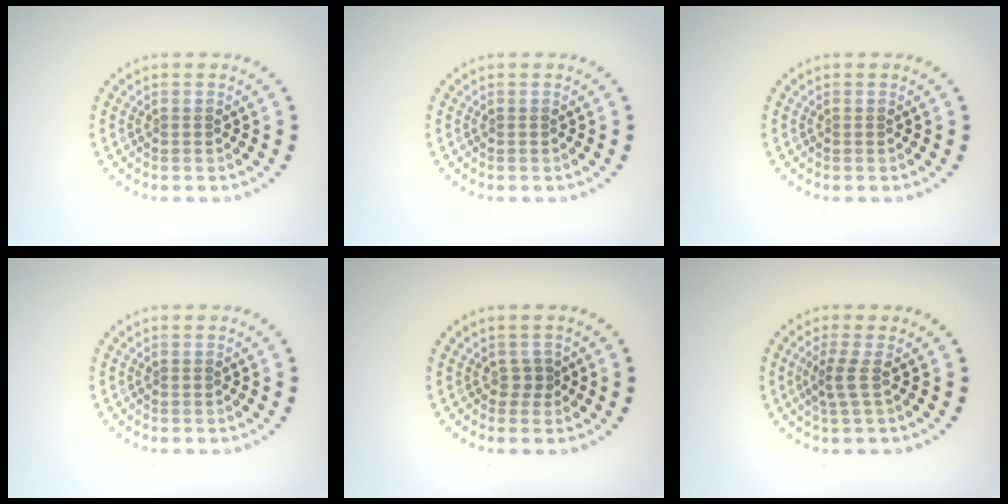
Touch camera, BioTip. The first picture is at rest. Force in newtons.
{"total": 0.0}
{"total": 0.0}
{"total": 0.0}
{"total": 1.0, "press": 0.8, "slide": 0.5}
{"total": 1.9, "press": 1.2, "slide": 1.4}